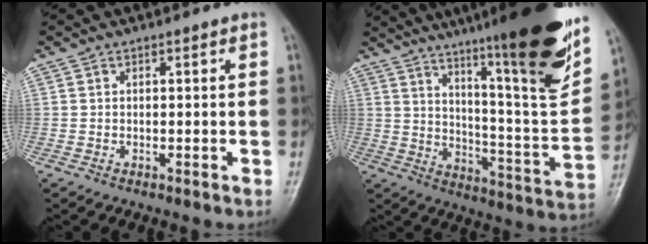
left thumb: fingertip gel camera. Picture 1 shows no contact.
{"total": 27.4, "force": [17.8, 3.2, 20.6], "torque": [-0.289, -0.078, 0.268]}